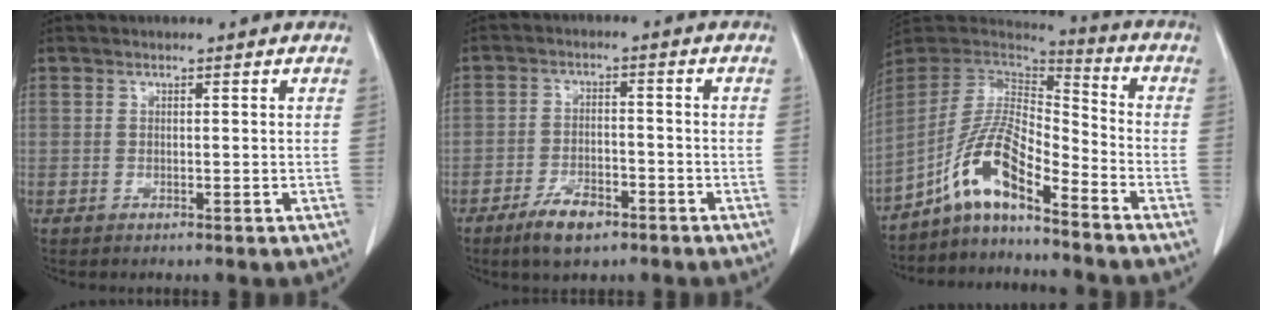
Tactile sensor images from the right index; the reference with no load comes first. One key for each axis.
{"total": 6.6, "fx": -4.2, "fy": 2.8, "fz": 4.1, "tx": -0.078, "ty": -0.001, "tz": -0.070}
{"total": 11.6, "fx": -7.5, "fy": 2.4, "fz": 8.5, "tx": -0.178, "ty": 0.016, "tz": -0.141}